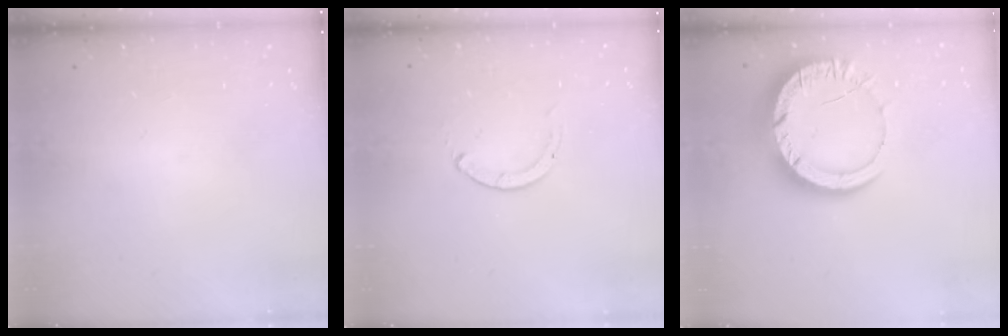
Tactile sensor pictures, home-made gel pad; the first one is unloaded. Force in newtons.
{"total": 0.0}
{"total": 13.7, "press": 13.6, "slide": 1.4}